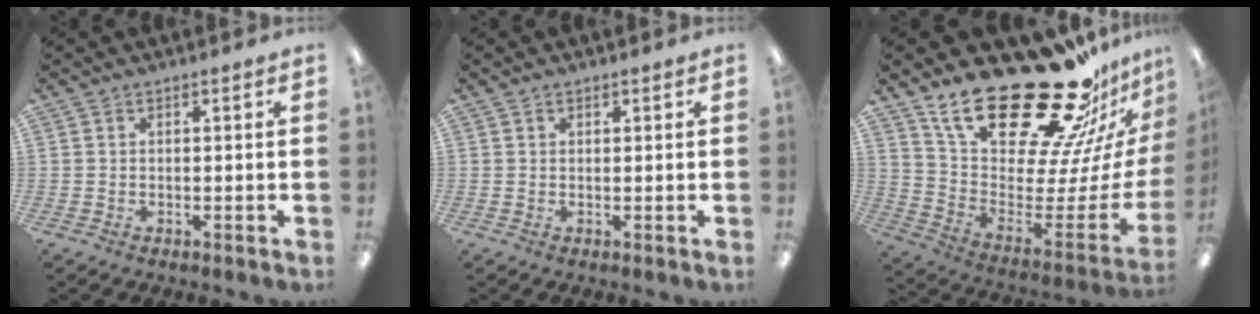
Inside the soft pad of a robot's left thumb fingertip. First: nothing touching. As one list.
[{"total": 0.5, "force": [0.4, 0.3, 0.1], "torque": [-0.003, 0.002, 0.008]}, {"total": 31.3, "force": [22.1, 11.8, 18.7], "torque": [-0.289, -0.161, 0.400]}]